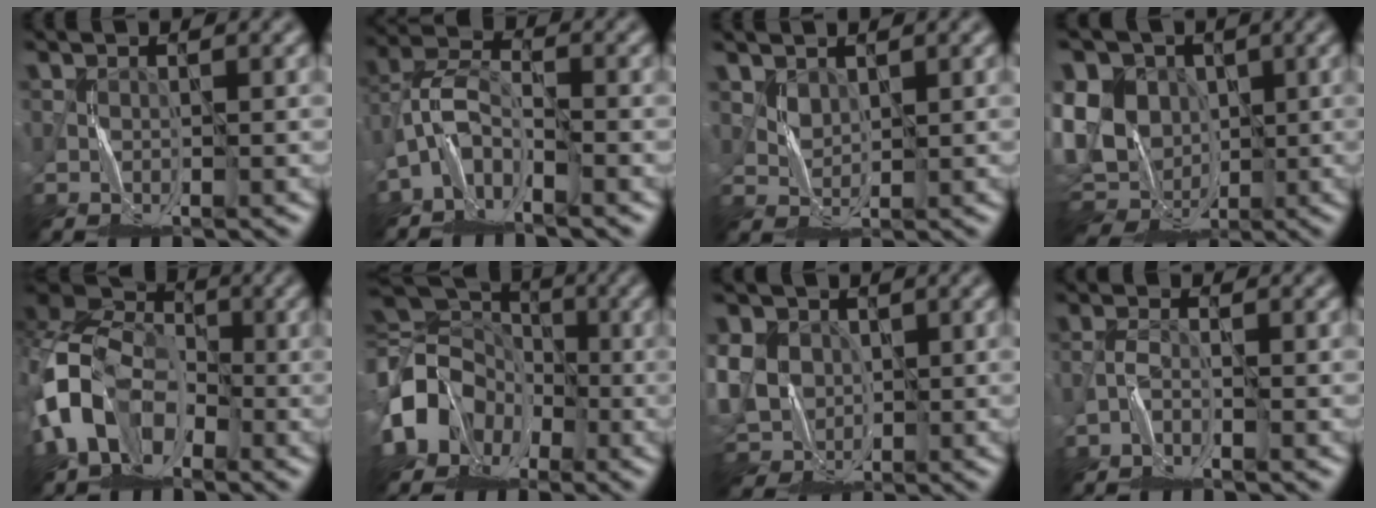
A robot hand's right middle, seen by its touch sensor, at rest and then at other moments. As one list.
[{"total": 4.0, "force": [-3.1, 1.5, 2.0], "torque": [-0.042, 0.010, -0.073]}, {"total": 1.3, "force": [1.0, 0.8, 0.4], "torque": [-0.011, -0.002, 0.026]}, {"total": 12.3, "force": [0.5, 10.2, 6.9], "torque": [-0.133, 0.003, -0.009]}, {"total": 11.4, "force": [-4.2, 8.1, 6.9], "torque": [-0.151, -0.013, -0.092]}, {"total": 12.0, "force": [-3.9, 9.9, 5.6], "torque": [-0.110, -0.003, -0.103]}, {"total": 8.1, "force": [1.2, 6.8, 4.2], "torque": [-0.104, 0.022, 0.004]}, {"total": 1.4, "force": [-1.4, -0.1, 0.1], "torque": [-0.006, 0.006, -0.034]}]